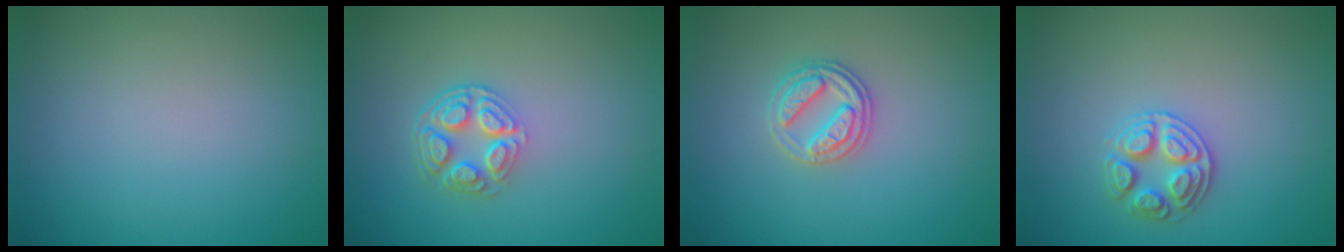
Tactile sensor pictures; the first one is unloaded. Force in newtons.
{"total": 4.2, "press": 3.1, "slide": 2.8}
{"total": 2.6, "press": 2.6, "slide": 0.6}
{"total": 2.7, "press": 2.7, "slide": 0.5}